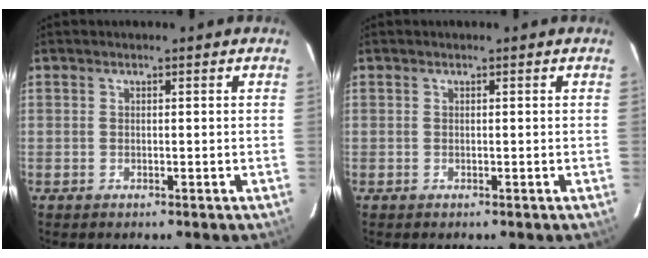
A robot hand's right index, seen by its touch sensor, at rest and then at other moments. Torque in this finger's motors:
{"motor_torque": [0.00, 0.00, 0.00, 0.00]}